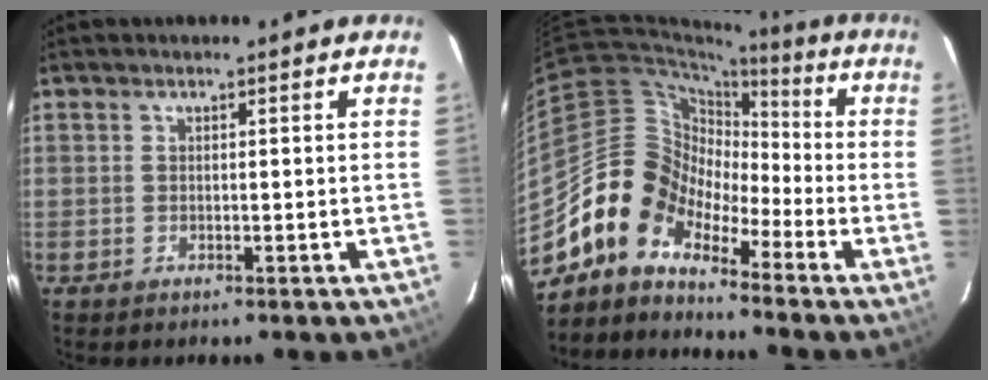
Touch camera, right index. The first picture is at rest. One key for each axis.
{"total": 9.8, "fx": -7.1, "fy": 6.3, "fz": 2.4, "tx": -0.046, "ty": 0.042, "tz": -0.162}